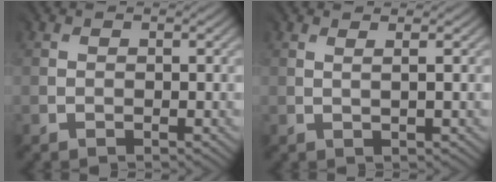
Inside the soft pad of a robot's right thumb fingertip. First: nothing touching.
{"total": 0.6, "force": [0.3, -0.3, 0.4], "torque": [0.000, 0.001, 0.003]}